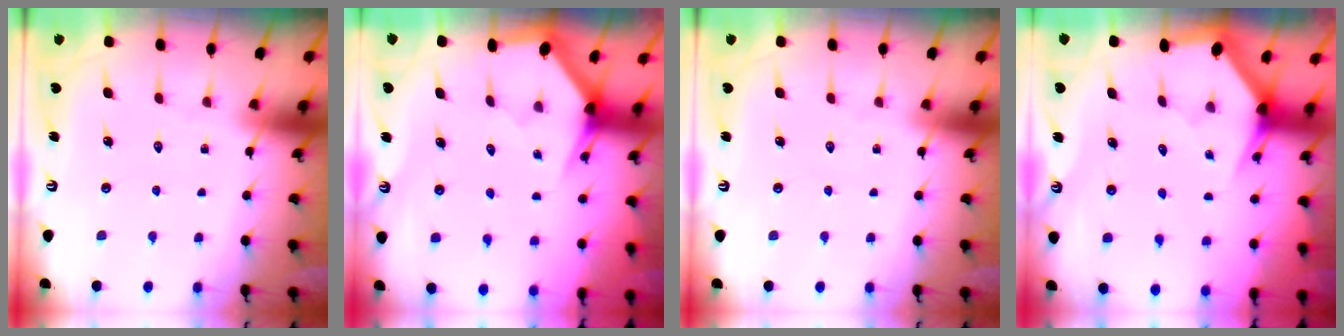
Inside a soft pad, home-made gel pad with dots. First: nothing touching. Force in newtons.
{"total": 3.1, "press": 3.1, "slide": 0.1}
{"total": 0.0}
{"total": 3.2, "press": 3.2, "slide": 0.1}